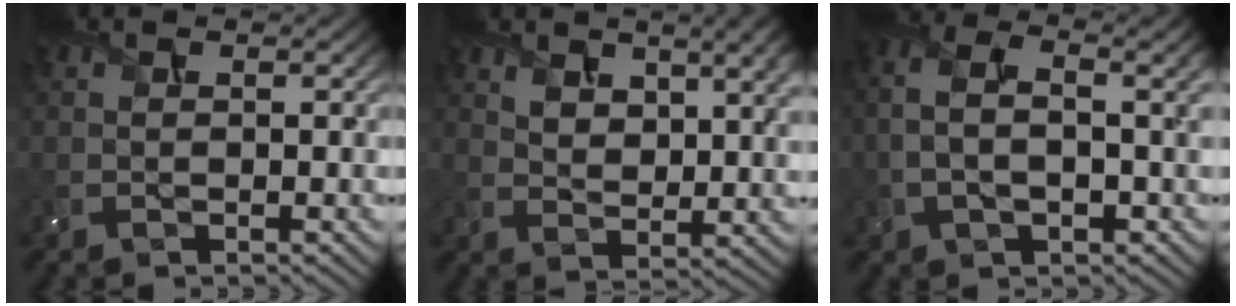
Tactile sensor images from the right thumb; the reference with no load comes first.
{"total": 7.8, "force": [4.2, 3.8, 5.3], "torque": [-0.100, -0.008, 0.086]}
{"total": 6.4, "force": [-0.3, 3.2, 5.6], "torque": [-0.127, 0.002, -0.010]}